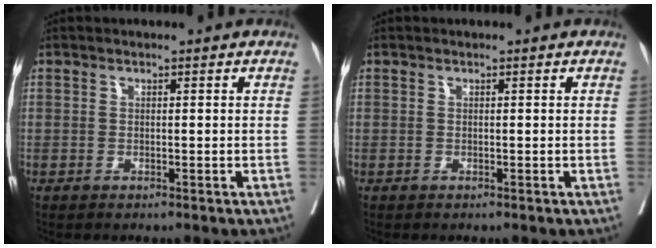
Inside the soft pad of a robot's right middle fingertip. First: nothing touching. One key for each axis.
{"total": 0.0}